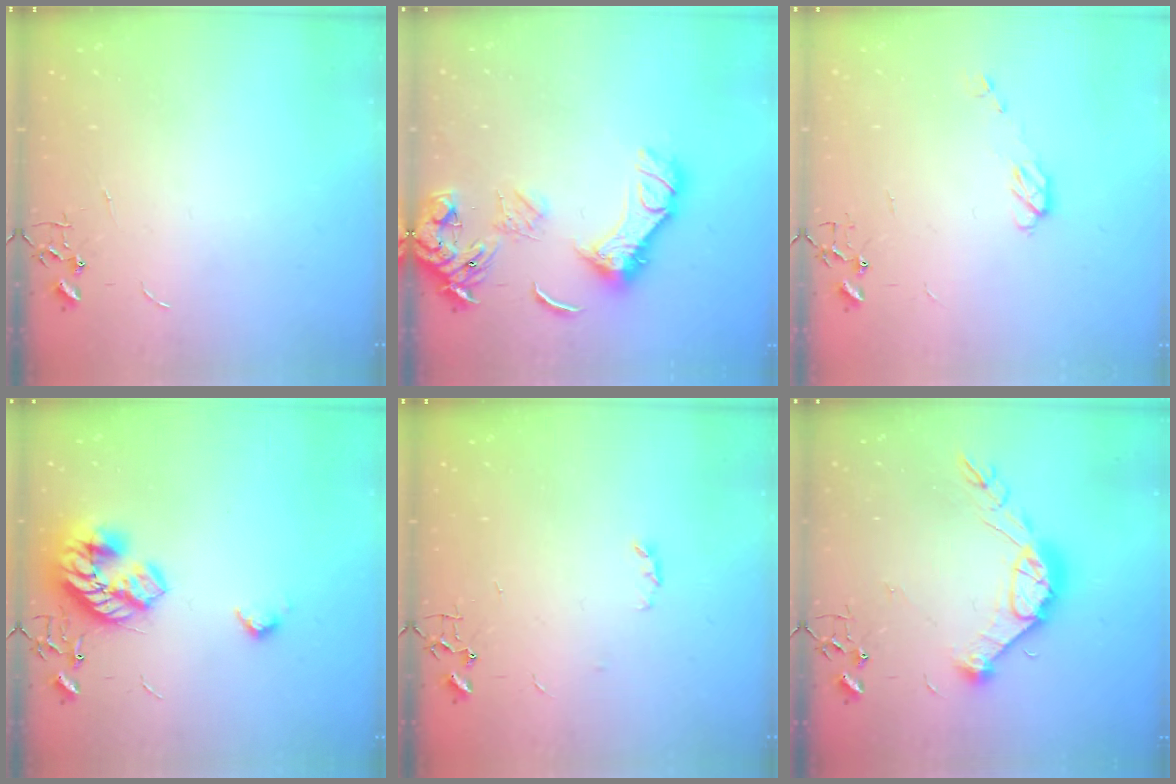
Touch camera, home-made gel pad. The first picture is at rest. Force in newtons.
{"total": 14.9, "press": 14.8, "slide": 1.8}
{"total": 5.0, "press": 5.0, "slide": 0.2}
{"total": 19.2, "press": 19.2, "slide": 0.6}
{"total": 2.9, "press": 2.8, "slide": 0.5}
{"total": 15.2, "press": 15.1, "slide": 1.2}